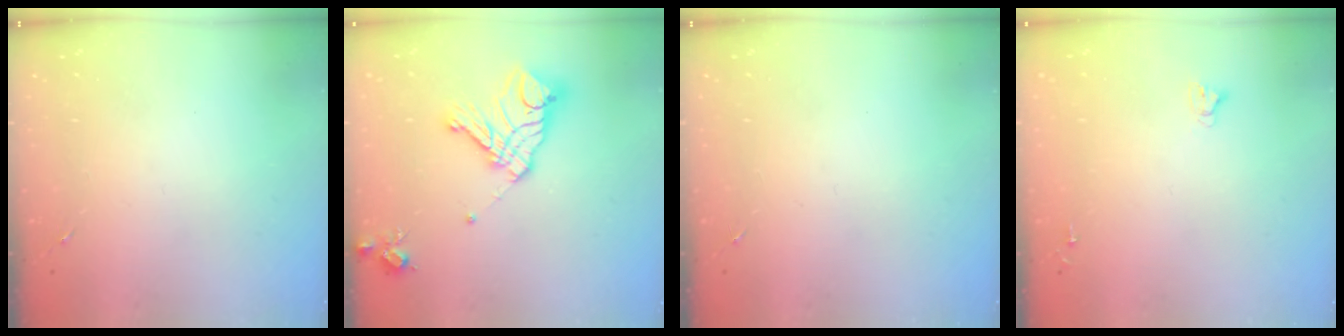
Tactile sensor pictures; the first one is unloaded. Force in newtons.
{"total": 17.6, "press": 17.5, "slide": 1.9}
{"total": 0.0}
{"total": 2.4, "press": 2.4, "slide": 0.2}